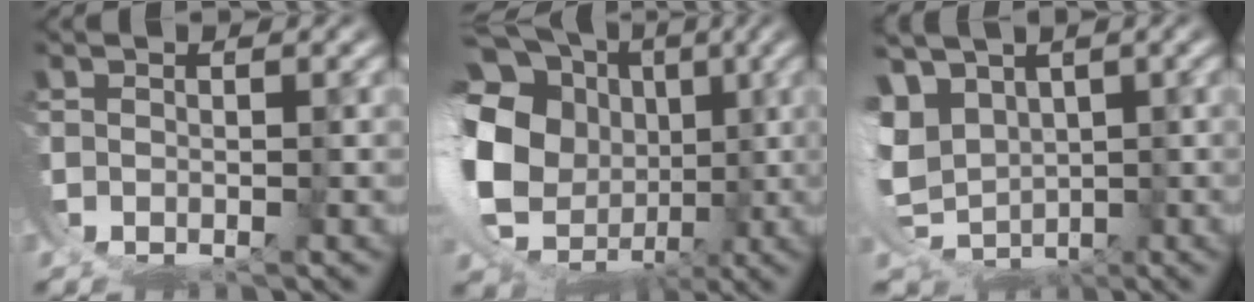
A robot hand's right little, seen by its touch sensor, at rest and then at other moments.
{"total": 15.1, "force": [0.2, 11.5, 9.8], "torque": [-0.189, -0.029, 0.009]}
{"total": 8.1, "force": [-0.7, 6.6, 4.6], "torque": [-0.128, -0.054, 0.012]}